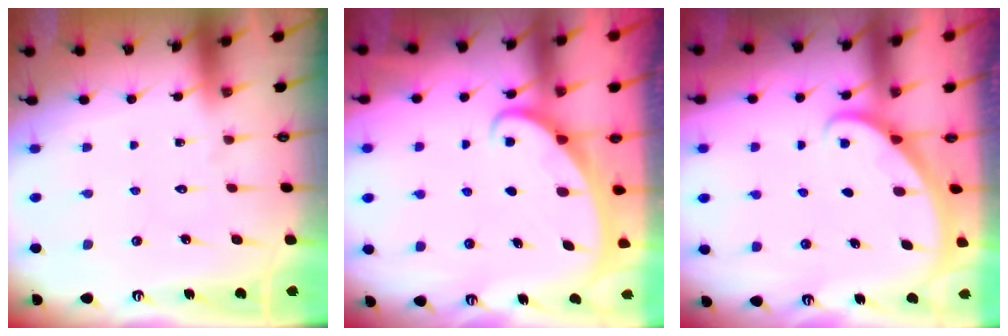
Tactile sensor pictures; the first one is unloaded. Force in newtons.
{"total": 2.1, "press": 2.1, "slide": 0.1}
{"total": 1.6, "press": 1.6, "slide": 0.0}